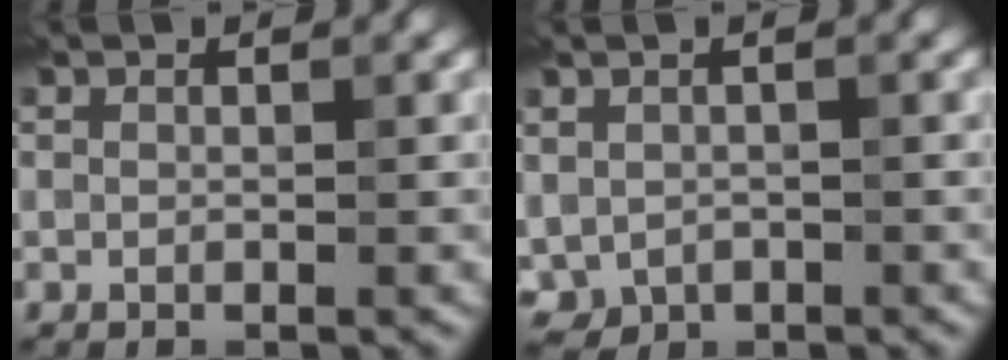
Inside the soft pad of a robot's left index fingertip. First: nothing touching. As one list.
[{"total": 3.5, "force": [-0.5, 2.8, 2.1], "torque": [-0.046, -0.016, -0.002]}]